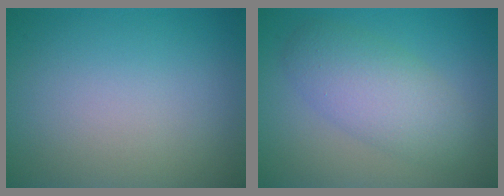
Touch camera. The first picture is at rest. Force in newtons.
{"total": 4.8, "press": 4.8, "slide": 0.3}